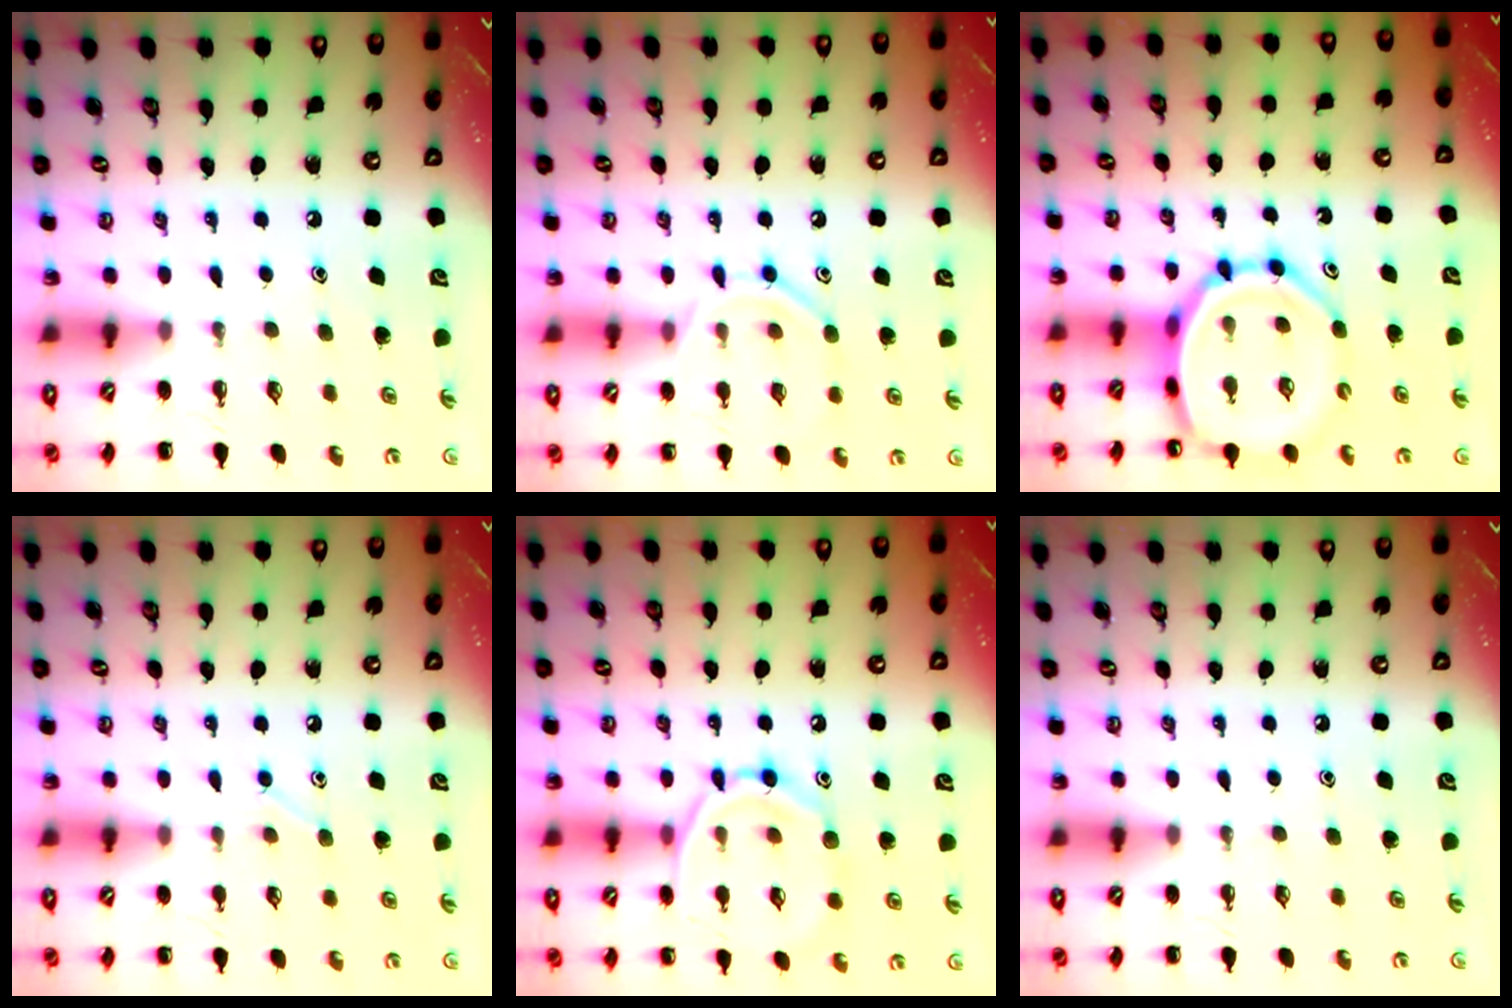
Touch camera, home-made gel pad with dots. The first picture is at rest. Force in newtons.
{"total": 9.6, "press": 9.5, "slide": 1.4}
{"total": 12.6, "press": 12.1, "slide": 3.5}
{"total": 5.2, "press": 5.0, "slide": 1.4}
{"total": 12.2, "press": 12.2, "slide": 0.5}
{"total": 0.0}